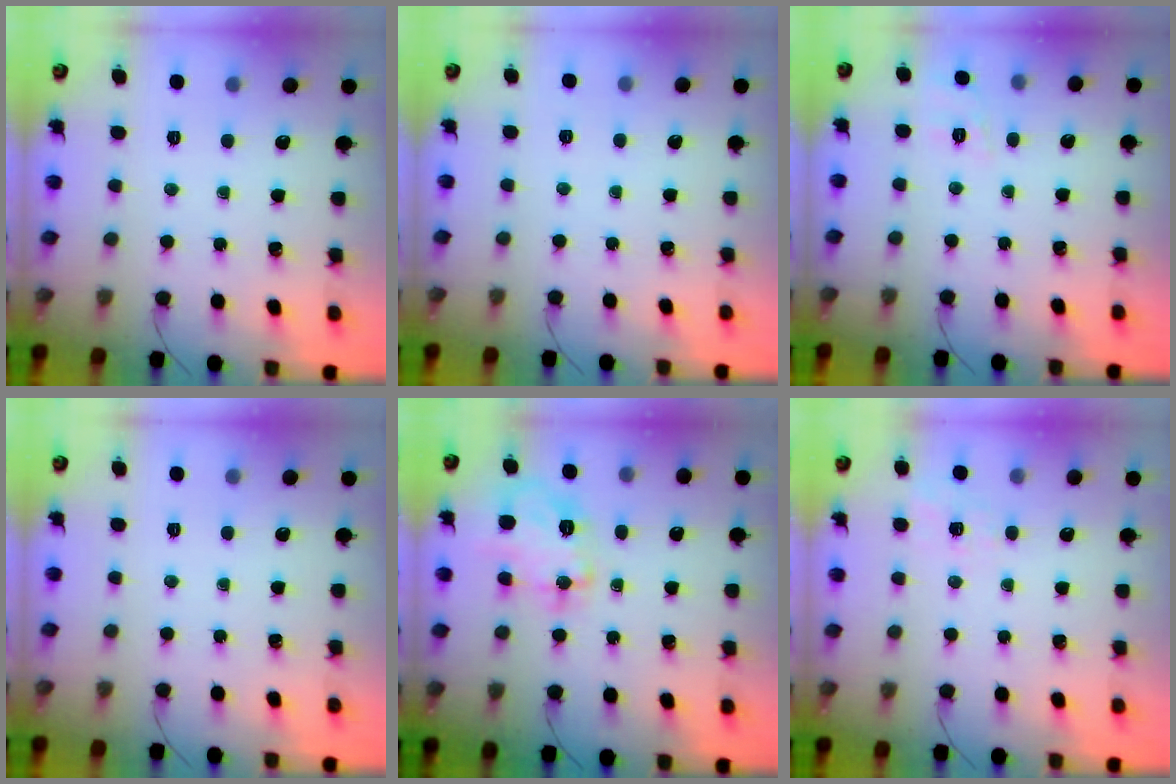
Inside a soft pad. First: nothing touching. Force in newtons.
{"total": 4.6, "press": 4.4, "slide": 1.5}
{"total": 7.2, "press": 6.9, "slide": 1.7}
{"total": 0.0}
{"total": 14.6, "press": 14.5, "slide": 0.9}
{"total": 7.0, "press": 6.7, "slide": 2.0}